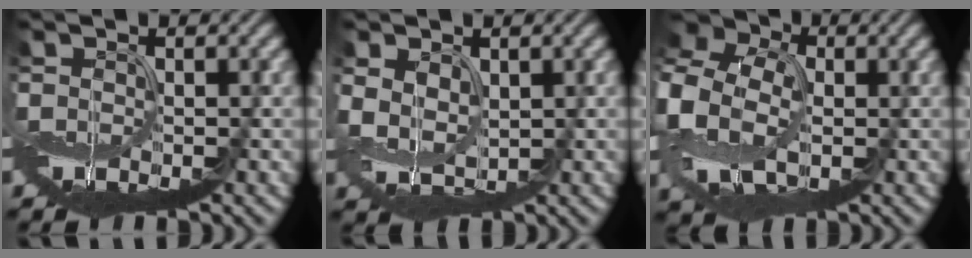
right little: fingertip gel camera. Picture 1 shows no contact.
{"total": 2.9, "force": [1.0, 2.1, 1.8], "torque": [-0.048, 0.002, 0.025]}
{"total": 11.6, "force": [0.3, 8.7, 7.6], "torque": [-0.178, -0.003, -0.004]}